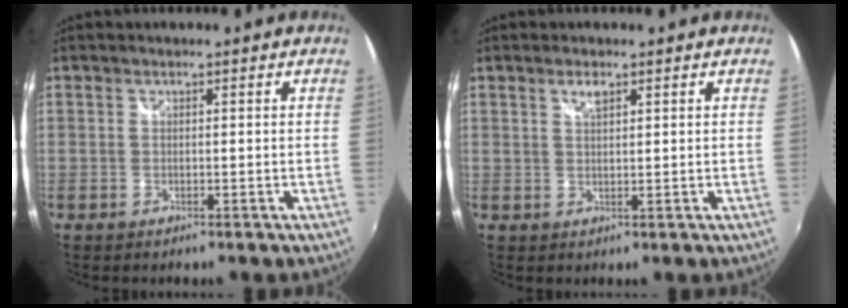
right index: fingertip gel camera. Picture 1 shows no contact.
{"total": 2.0, "force": [1.3, 0.6, 1.3], "torque": [-0.023, 0.002, 0.022]}